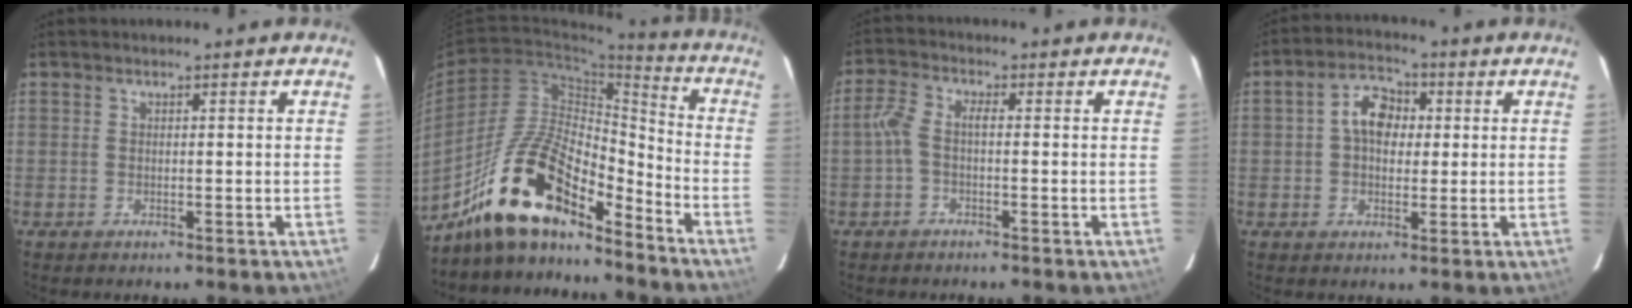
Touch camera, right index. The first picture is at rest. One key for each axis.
{"total": 17.3, "fx": -13.6, "fy": 5.3, "fz": 9.2, "tx": -0.178, "ty": 0.008, "tz": -0.254}
{"total": 3.6, "fx": -0.9, "fy": 1.5, "fz": 3.1, "tx": -0.072, "ty": 0.011, "tz": -0.022}
{"total": 7.0, "fx": 0.9, "fy": 5.0, "fz": 4.9, "tx": -0.086, "ty": 0.022, "tz": 0.016}